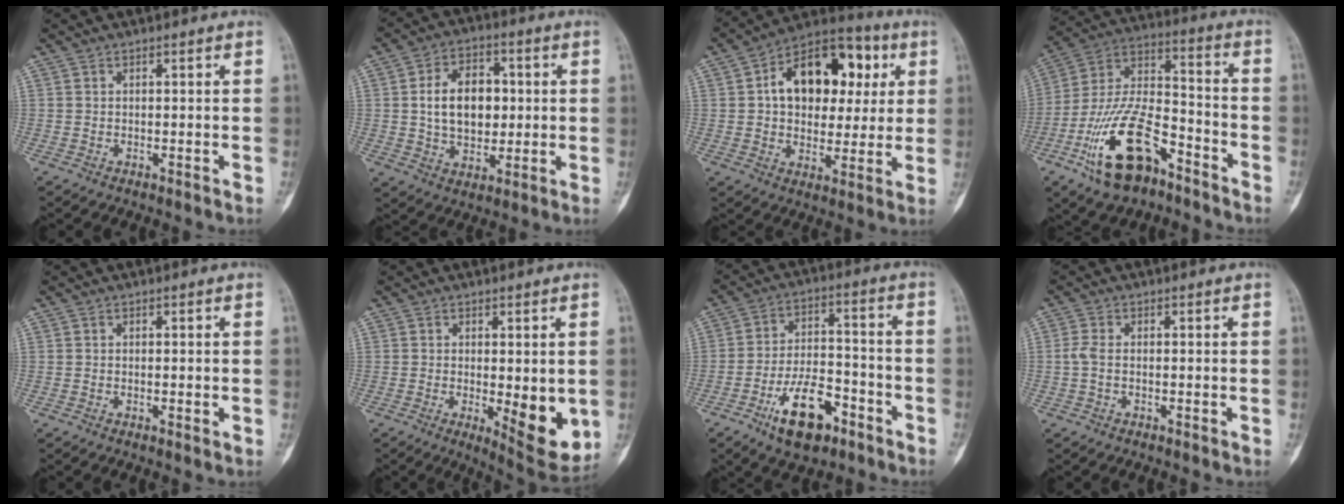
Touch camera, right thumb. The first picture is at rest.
{"total": 12.5, "force": [1.3, 8.5, 9.0], "torque": [-0.117, 0.006, 0.024]}
{"total": 19.0, "force": [4.3, 12.7, 13.5], "torque": [-0.155, 0.020, 0.061]}
{"total": 19.4, "force": [-10.3, 9.1, 13.7], "torque": [-0.256, 0.074, -0.189]}
{"total": 0.8, "force": [-0.1, 0.3, 0.8], "torque": [-0.010, -0.002, -0.002]}
{"total": 9.7, "force": [-1.3, 3.4, 9.0], "torque": [-0.105, -0.025, -0.008]}
{"total": 13.0, "force": [-7.1, 6.3, 8.9], "torque": [-0.137, 0.045, -0.119]}
{"total": 2.3, "force": [-0.2, 1.2, 2.0], "torque": [-0.053, 0.000, -0.006]}